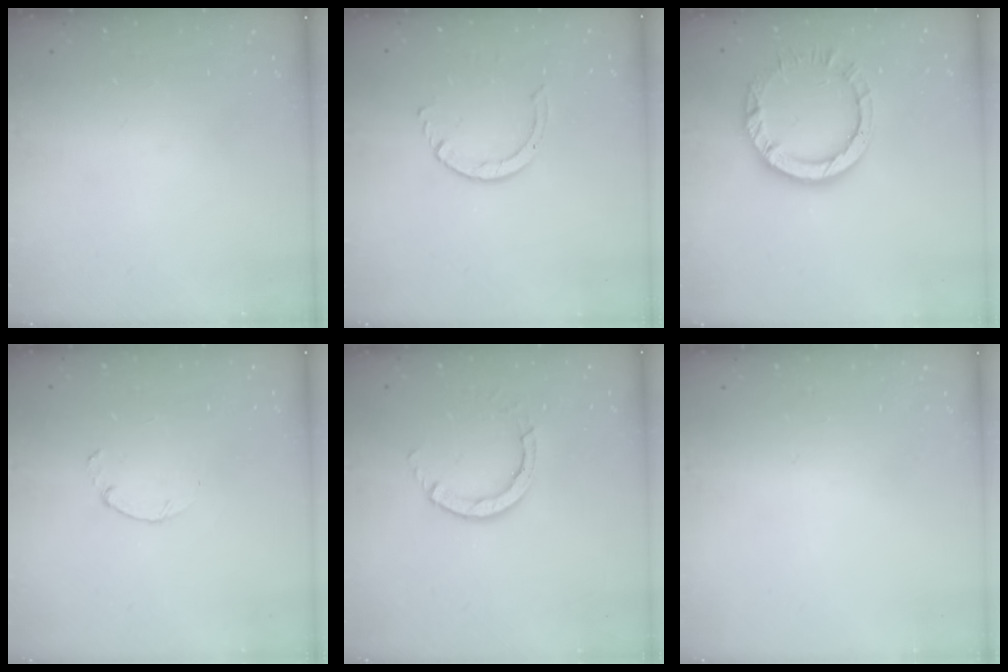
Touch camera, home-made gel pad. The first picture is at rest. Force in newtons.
{"total": 4.4, "press": 4.3, "slide": 0.4}
{"total": 8.6, "press": 8.5, "slide": 1.0}
{"total": 1.5, "press": 1.4, "slide": 0.3}
{"total": 4.0, "press": 4.0, "slide": 0.4}
{"total": 2.4, "press": 2.4, "slide": 0.2}